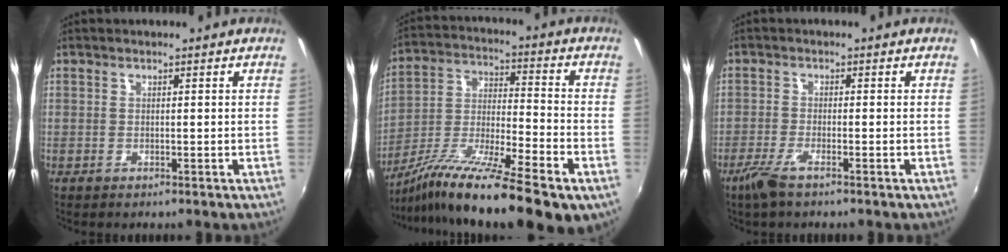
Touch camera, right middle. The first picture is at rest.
{"total": 20.8, "force": [-13.6, 3.1, 15.4], "torque": [-0.264, -0.036, -0.232]}
{"total": 4.0, "force": [-2.8, 0.4, 2.9], "torque": [-0.075, -0.009, -0.057]}